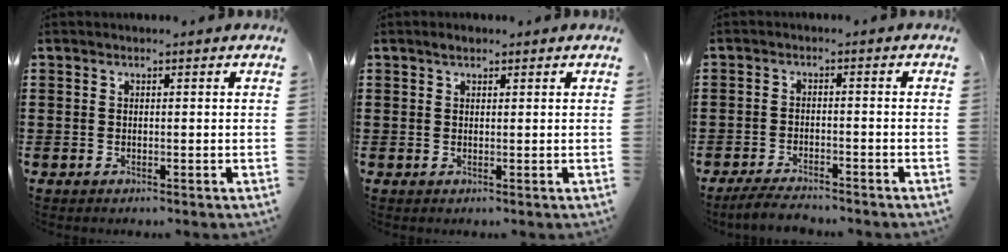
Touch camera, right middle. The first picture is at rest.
{"total": 0.9, "force": [0.8, 0.4, 0.3], "torque": [-0.008, 0.003, 0.013]}
{"total": 3.5, "force": [-3.3, 0.5, 1.0], "torque": [-0.024, -0.001, -0.069]}